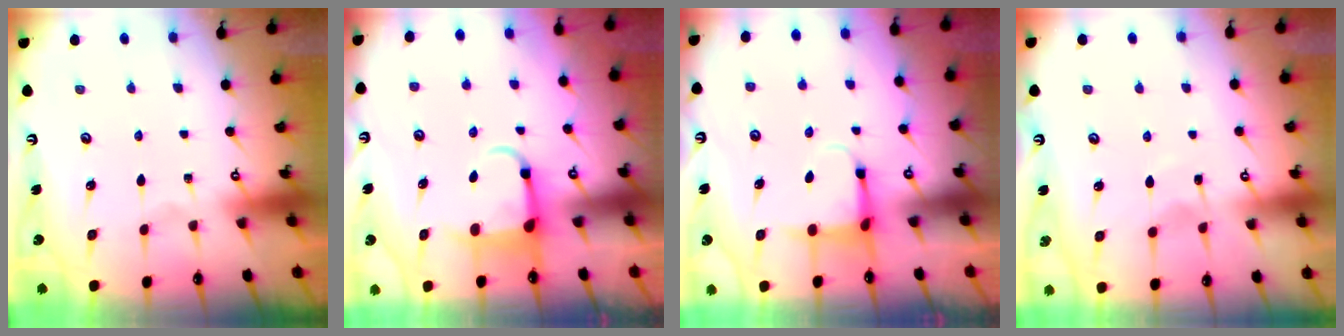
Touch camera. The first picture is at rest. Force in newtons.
{"total": 6.5, "press": 6.4, "slide": 1.2}
{"total": 3.9, "press": 3.7, "slide": 1.2}
{"total": 3.9, "press": 3.9, "slide": 0.5}